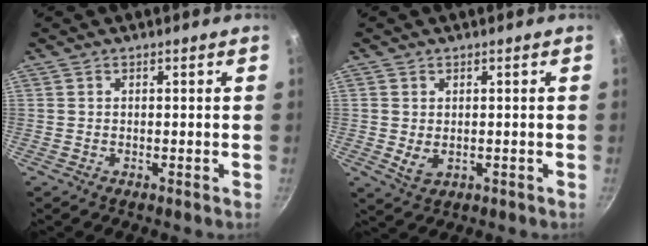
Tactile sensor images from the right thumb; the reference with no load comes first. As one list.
[{"total": 3.0, "force": [-0.1, 2.2, 2.1], "torque": [-0.037, -0.010, 0.005]}]